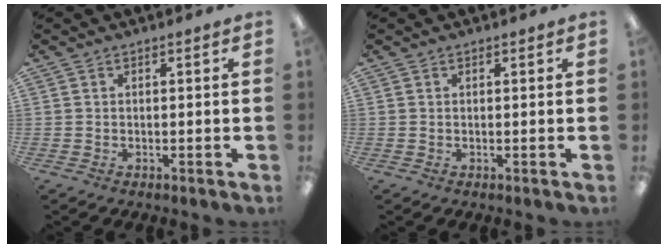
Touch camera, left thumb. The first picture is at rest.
{"total": 0.0}